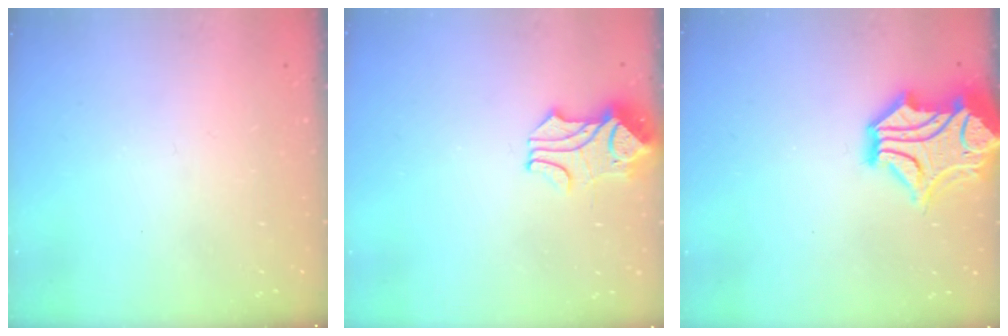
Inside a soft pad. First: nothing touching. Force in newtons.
{"total": 1.9, "press": 1.4, "slide": 1.2}
{"total": 10.5, "press": 10.2, "slide": 2.5}